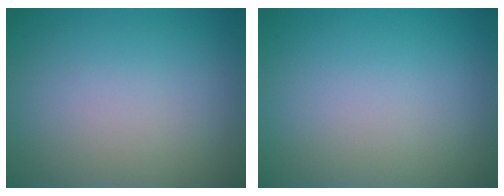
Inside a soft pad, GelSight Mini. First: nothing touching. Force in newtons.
{"total": 0.0}